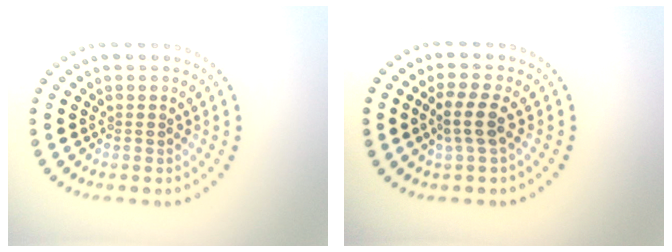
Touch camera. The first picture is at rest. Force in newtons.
{"total": 2.5, "press": 2.1, "slide": 1.4}